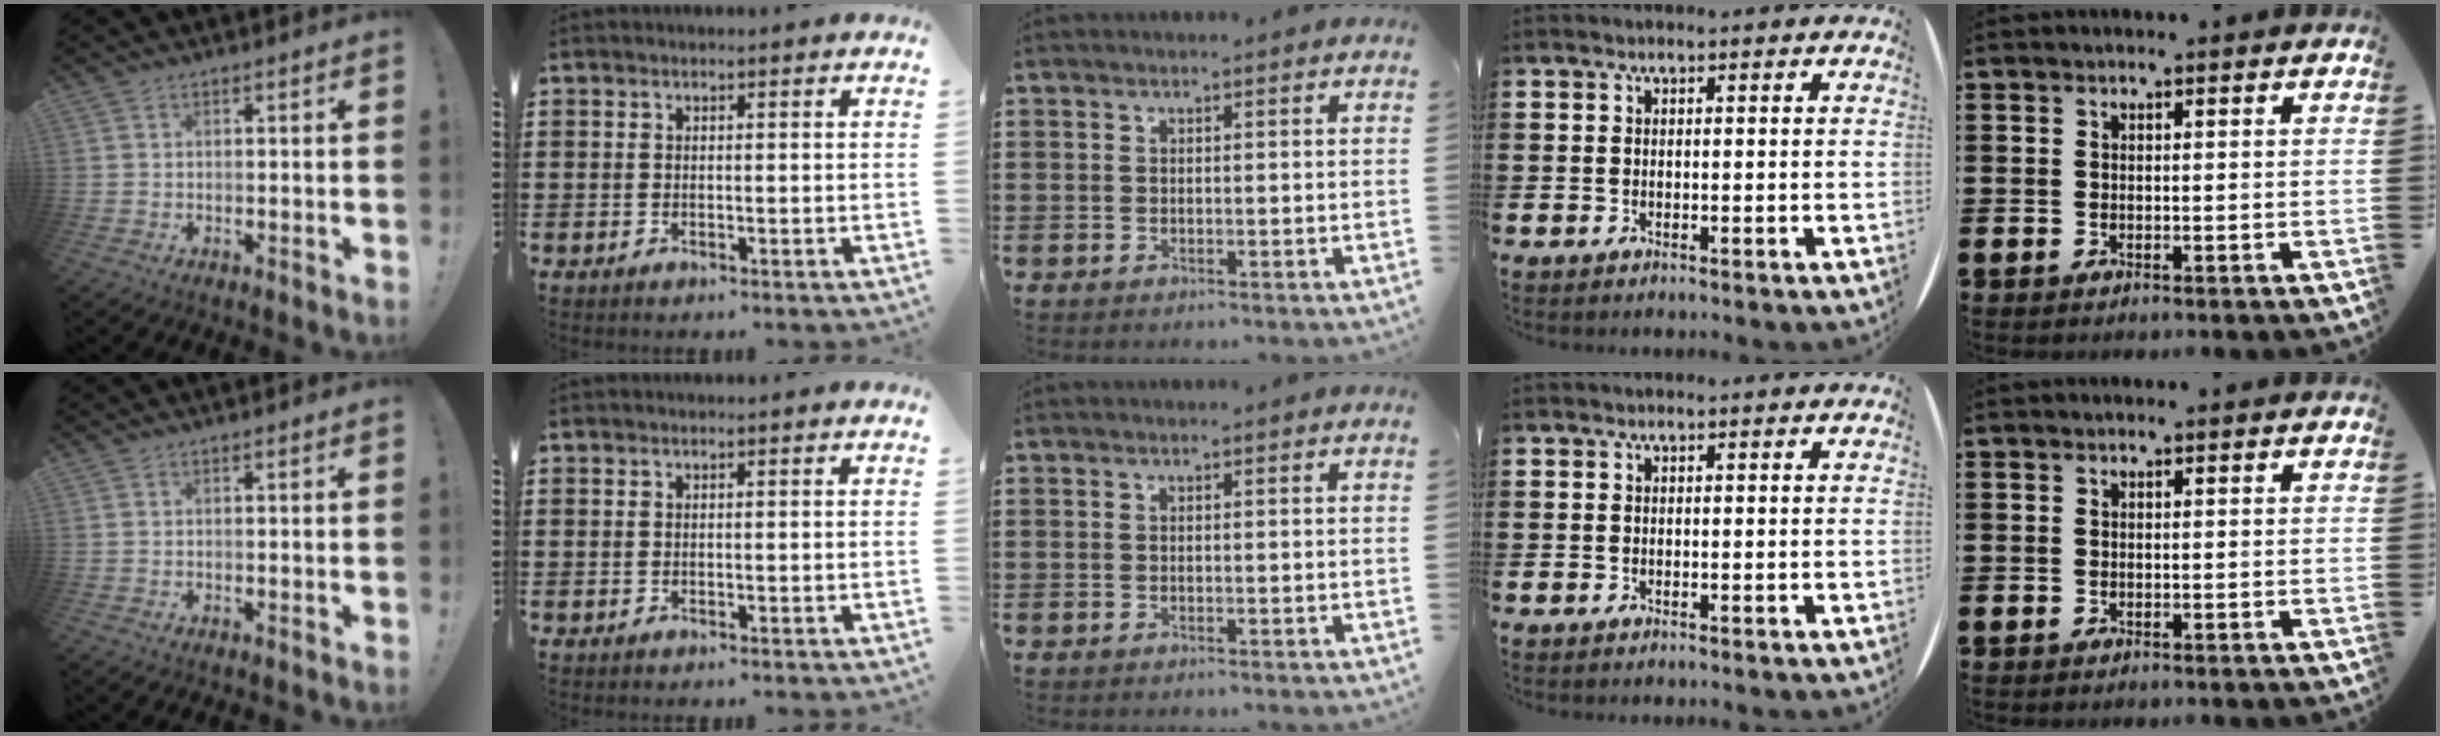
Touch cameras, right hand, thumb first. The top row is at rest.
{}